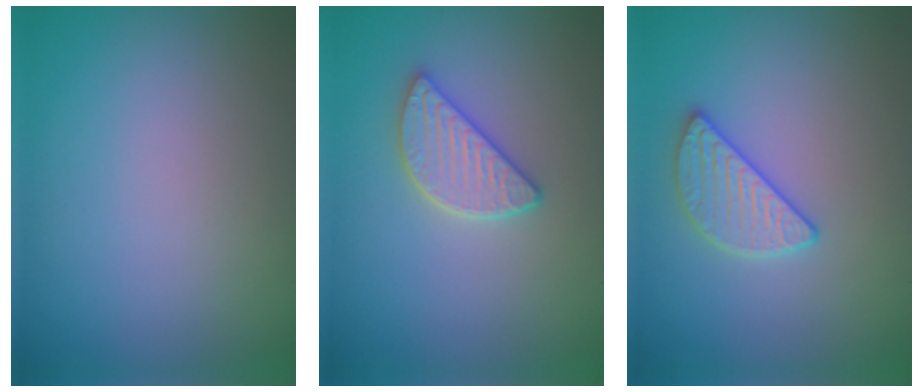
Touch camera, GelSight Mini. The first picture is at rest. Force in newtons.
{"total": 3.2, "press": 3.0, "slide": 1.2}
{"total": 2.8, "press": 2.7, "slide": 0.7}